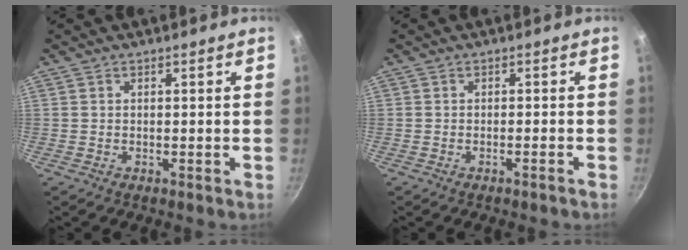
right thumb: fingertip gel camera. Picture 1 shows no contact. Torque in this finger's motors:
{"motor_torque": [-0.11, 0.03, -0.14, -0.10, -0.03]}